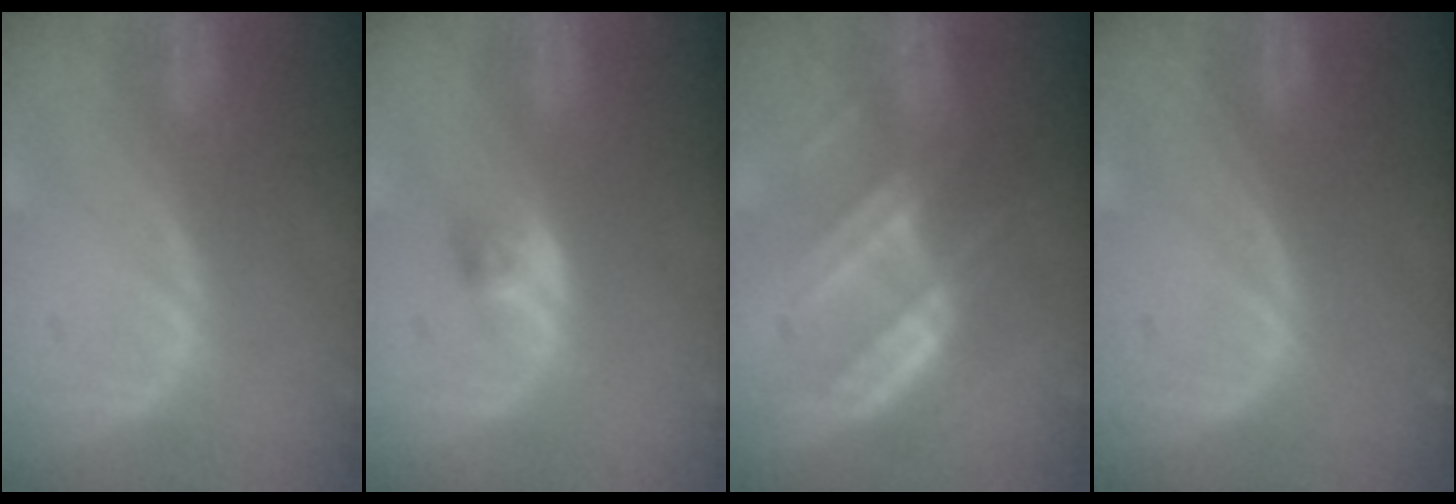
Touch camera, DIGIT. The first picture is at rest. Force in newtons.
{"total": 2.5, "press": 2.3, "slide": 1.1}
{"total": 6.8, "press": 6.7, "slide": 1.0}
{"total": 0.0}